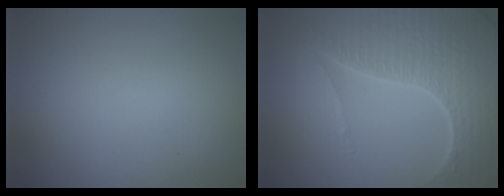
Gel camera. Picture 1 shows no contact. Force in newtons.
{"total": 7.8, "press": 5.4, "slide": 5.7}